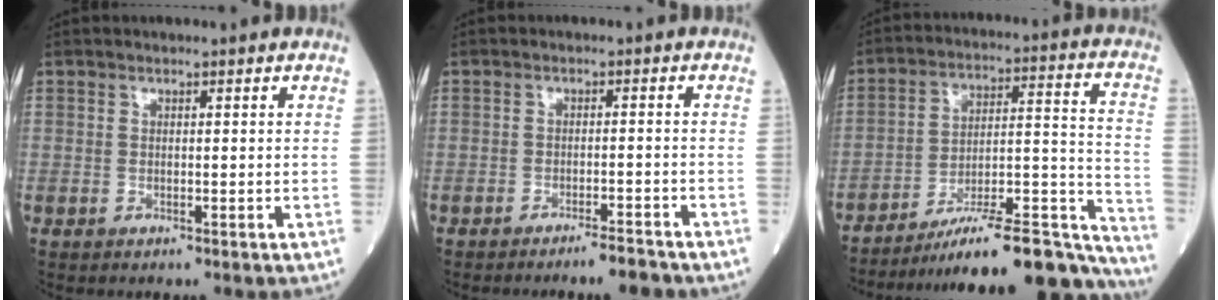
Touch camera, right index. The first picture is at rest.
{"total": 3.4, "force": [-3.0, 0.0, 1.6], "torque": [-0.024, -0.004, -0.045]}
{"total": 25.9, "force": [-22.9, 1.9, 11.9], "torque": [-0.097, 0.018, -0.330]}